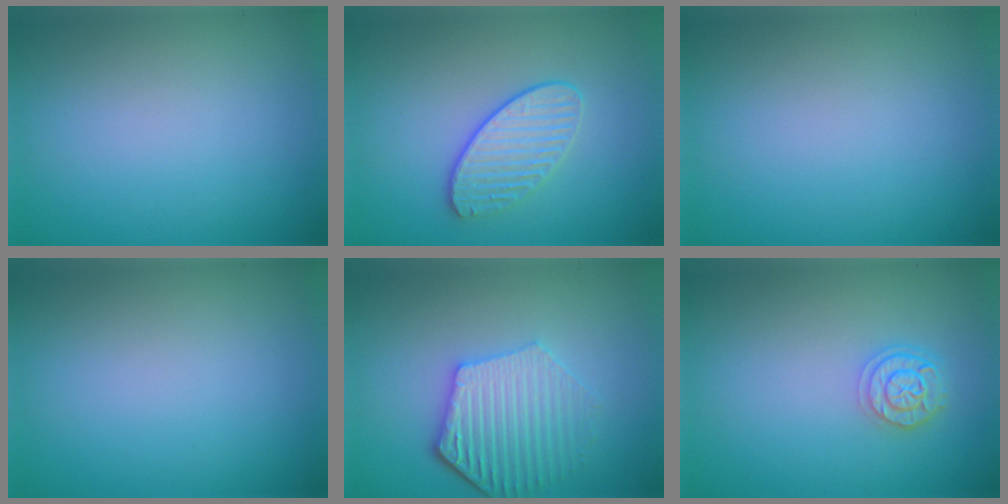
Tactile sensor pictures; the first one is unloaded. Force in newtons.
{"total": 2.7, "press": 2.4, "slide": 1.2}
{"total": 0.0}
{"total": 0.0}
{"total": 5.3, "press": 4.2, "slide": 3.2}
{"total": 2.5, "press": 2.1, "slide": 1.3}